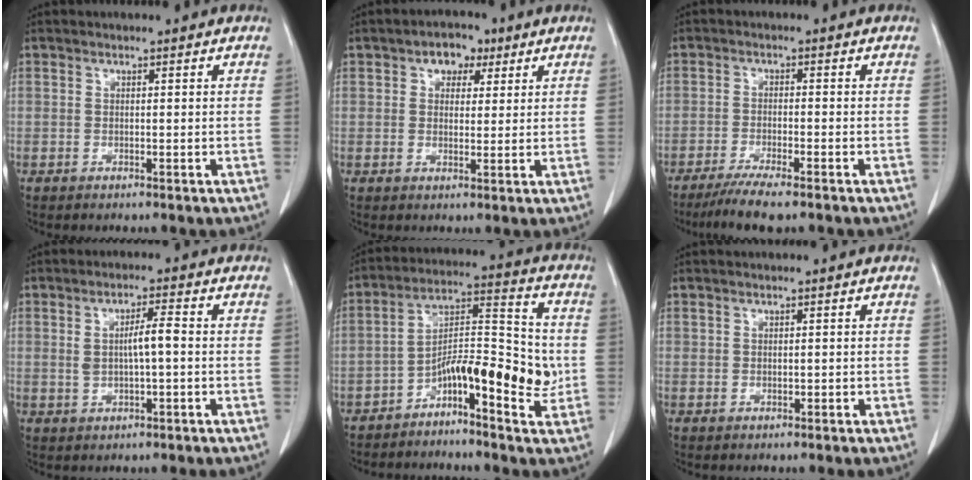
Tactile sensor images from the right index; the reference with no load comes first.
{"total": 4.5, "force": [2.3, 3.0, 2.3], "torque": [-0.028, 0.017, 0.035]}
{"total": 6.6, "force": [-5.0, 0.2, 4.3], "torque": [-0.069, -0.015, -0.083]}
{"total": 4.2, "force": [0.3, 0.7, 4.1], "torque": [-0.072, 0.008, 0.010]}
{"total": 11.6, "force": [-3.6, 3.7, 10.4], "torque": [-0.167, 0.033, -0.057]}
{"total": 0.0}